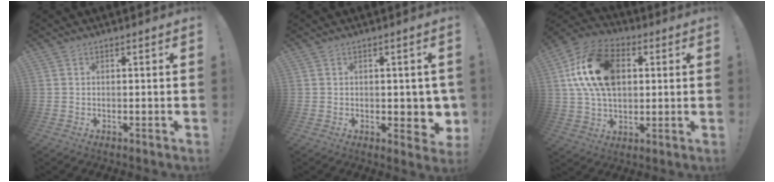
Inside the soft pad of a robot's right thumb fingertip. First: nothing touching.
{"total": 4.5, "force": [-0.3, 2.6, 3.7], "torque": [-0.029, -0.001, -0.002]}
{"total": 19.4, "force": [4.5, 12.9, 13.7], "torque": [-0.240, -0.002, 0.081]}